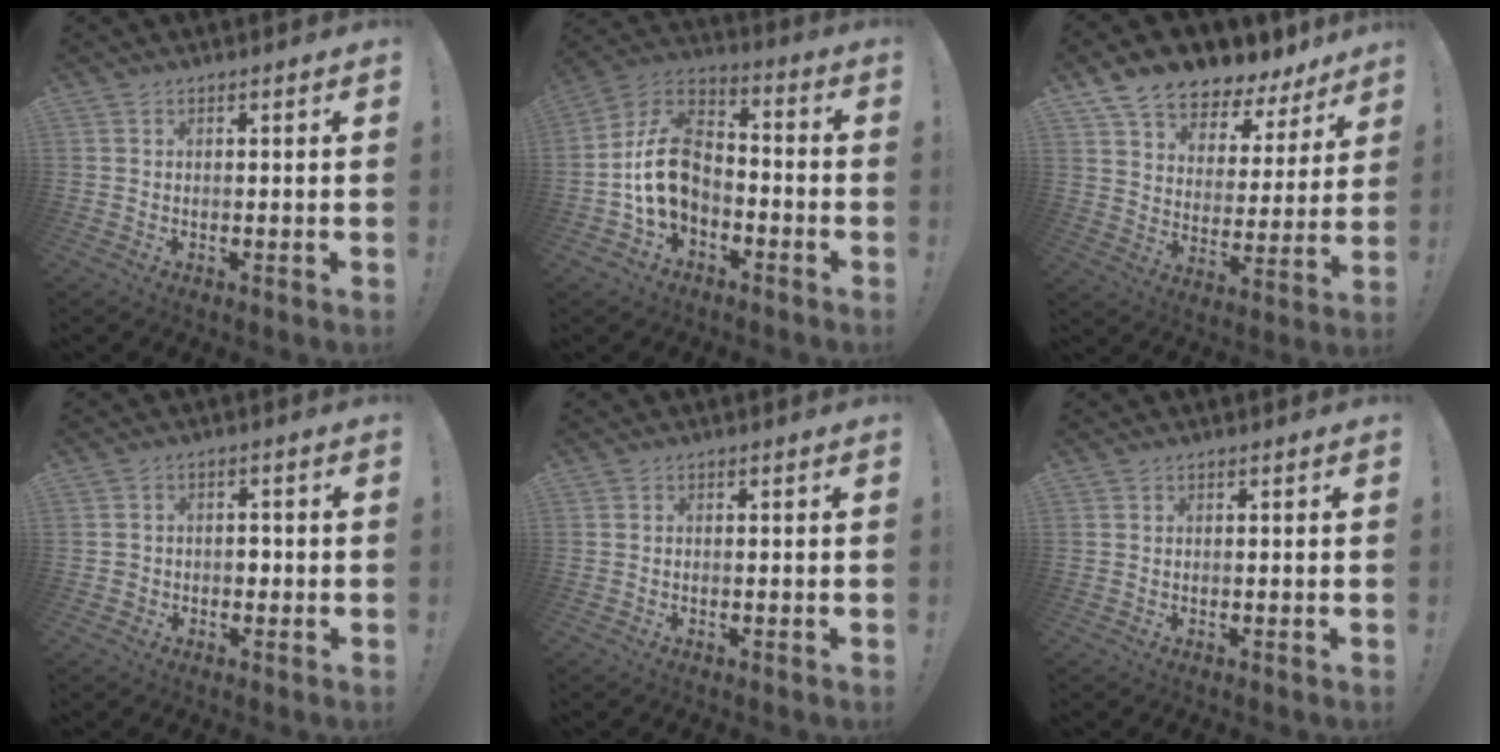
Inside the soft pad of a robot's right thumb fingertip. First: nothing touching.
{"total": 14.2, "force": [-3.5, 10.2, 9.3], "torque": [-0.170, 0.030, -0.056]}
{"total": 10.5, "force": [9.0, 4.4, 3.1], "torque": [-0.061, -0.079, 0.161]}
{"total": 2.8, "force": [-0.7, 2.5, 1.1], "torque": [-0.006, -0.003, -0.016]}
{"total": 0.0}
{"total": 0.0}